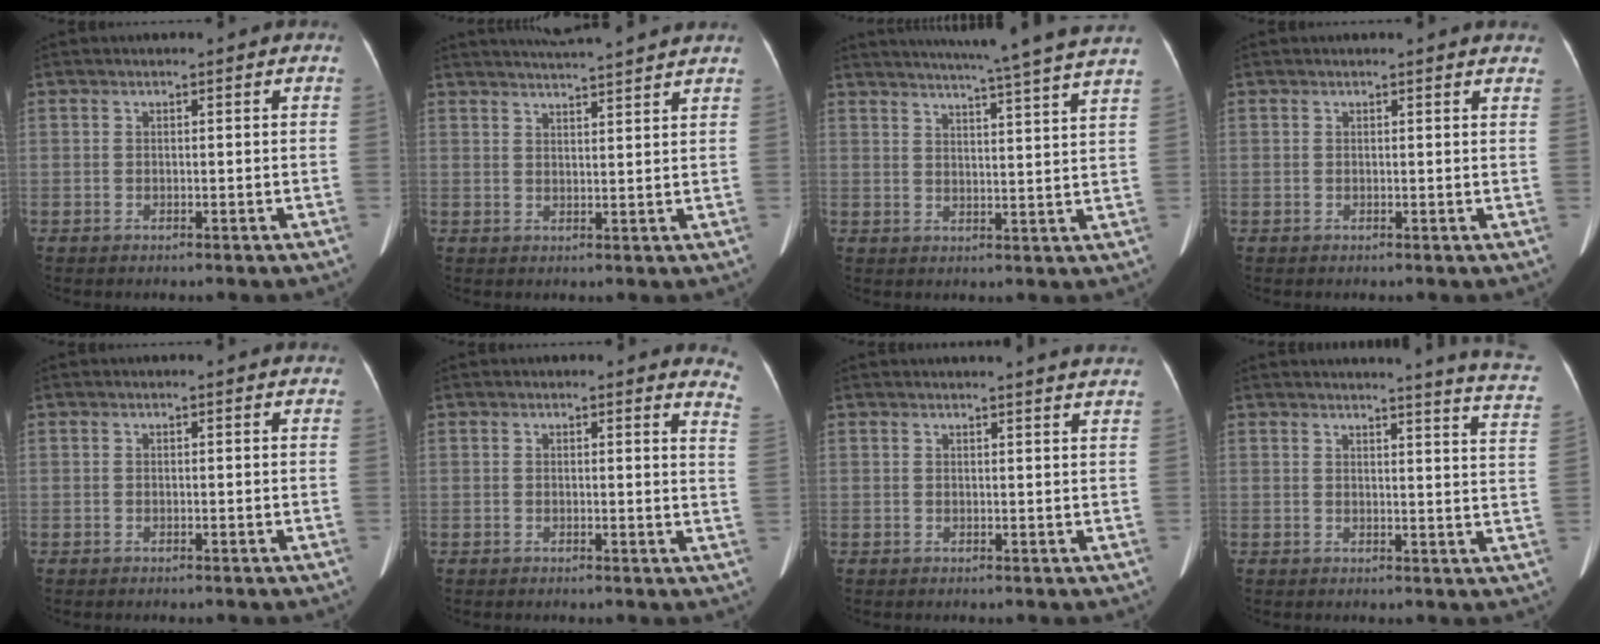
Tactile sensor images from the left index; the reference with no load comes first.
{"total": 9.4, "force": [8.7, -0.6, 3.3], "torque": [-0.059, 0.020, 0.114]}
{"total": 18.3, "force": [16.4, -2.0, 8.0], "torque": [-0.132, -0.032, 0.198]}
{"total": 4.9, "force": [4.8, 0.7, 1.2], "torque": [-0.005, -0.007, 0.026]}
{"total": 1.4, "force": [1.3, 0.7, 0.2], "torque": [-0.008, 0.008, 0.001]}
{"total": 5.4, "force": [5.2, 0.4, 1.0], "torque": [-0.003, -0.041, 0.021]}
{"total": 7.2, "force": [6.9, -0.5, 2.1], "torque": [-0.019, 0.001, 0.057]}
{"total": 11.7, "force": [10.9, -0.8, 4.2], "torque": [-0.040, -0.074, 0.094]}